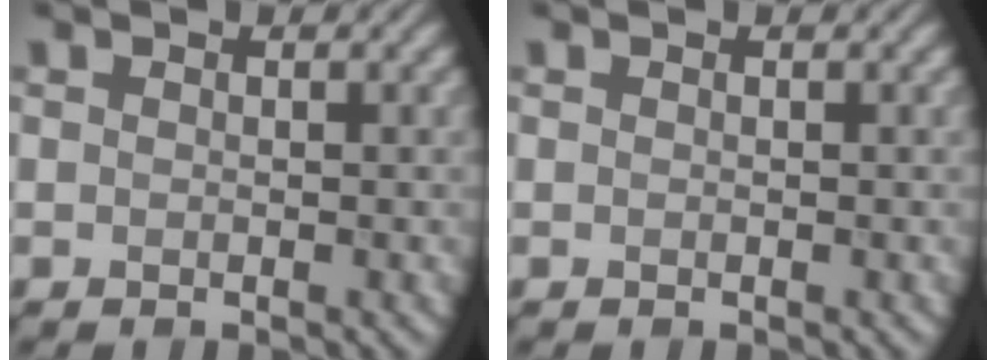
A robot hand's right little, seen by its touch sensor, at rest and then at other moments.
{"total": 0.0}